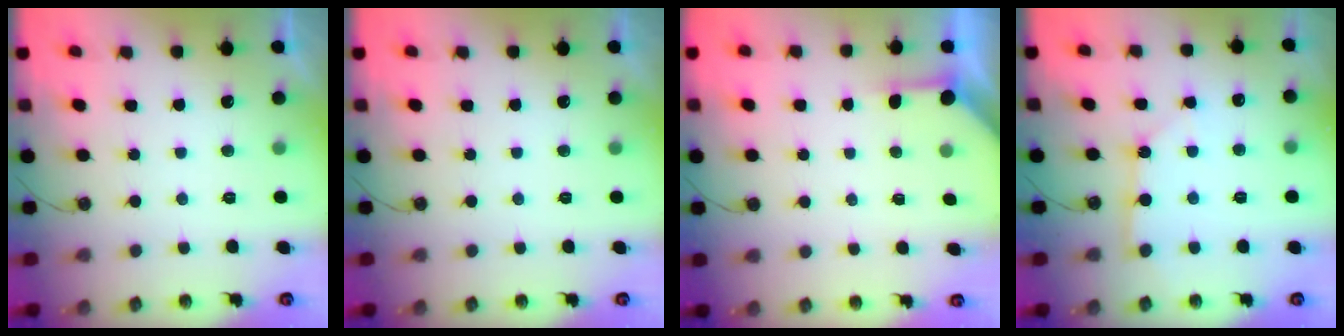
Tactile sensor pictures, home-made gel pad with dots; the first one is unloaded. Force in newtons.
{"total": 0.0}
{"total": 2.4, "press": 2.4, "slide": 0.4}
{"total": 2.2, "press": 2.2, "slide": 0.3}